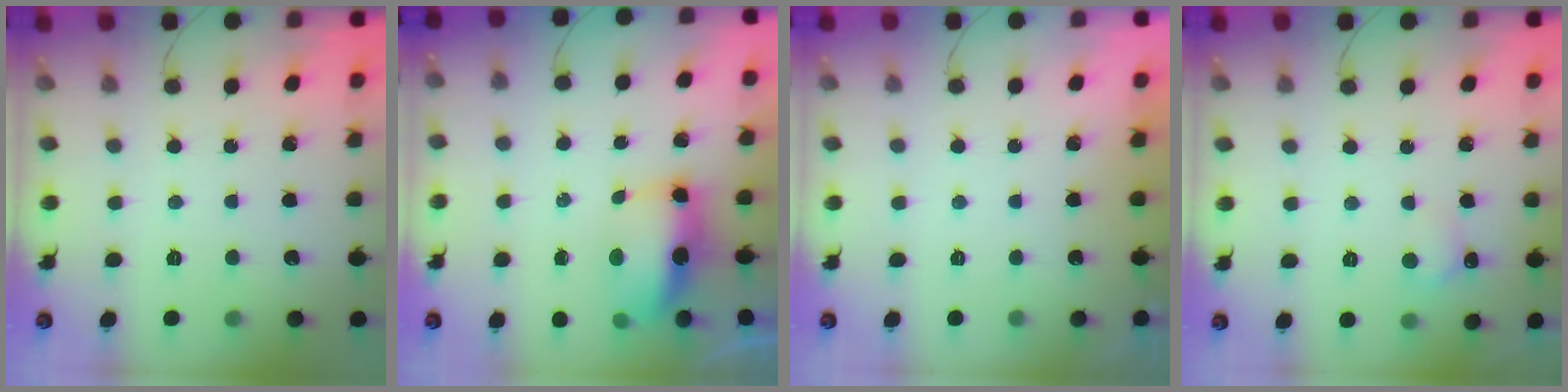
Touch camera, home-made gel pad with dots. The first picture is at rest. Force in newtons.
{"total": 7.4, "press": 7.4, "slide": 0.8}
{"total": 0.6, "press": 0.2, "slide": 0.5}
{"total": 5.7, "press": 5.5, "slide": 1.7}